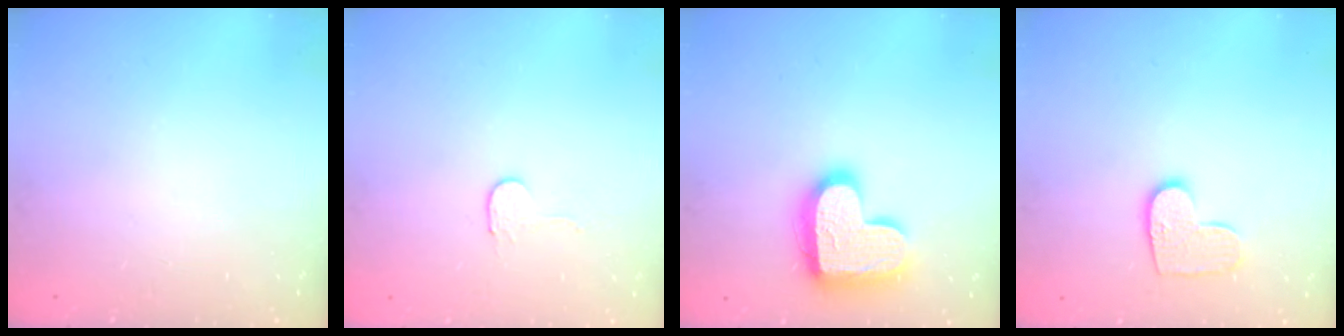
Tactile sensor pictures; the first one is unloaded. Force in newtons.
{"total": 2.7, "press": 2.7, "slide": 0.2}
{"total": 19.4, "press": 19.3, "slide": 1.4}
{"total": 9.3, "press": 9.3, "slide": 0.4}